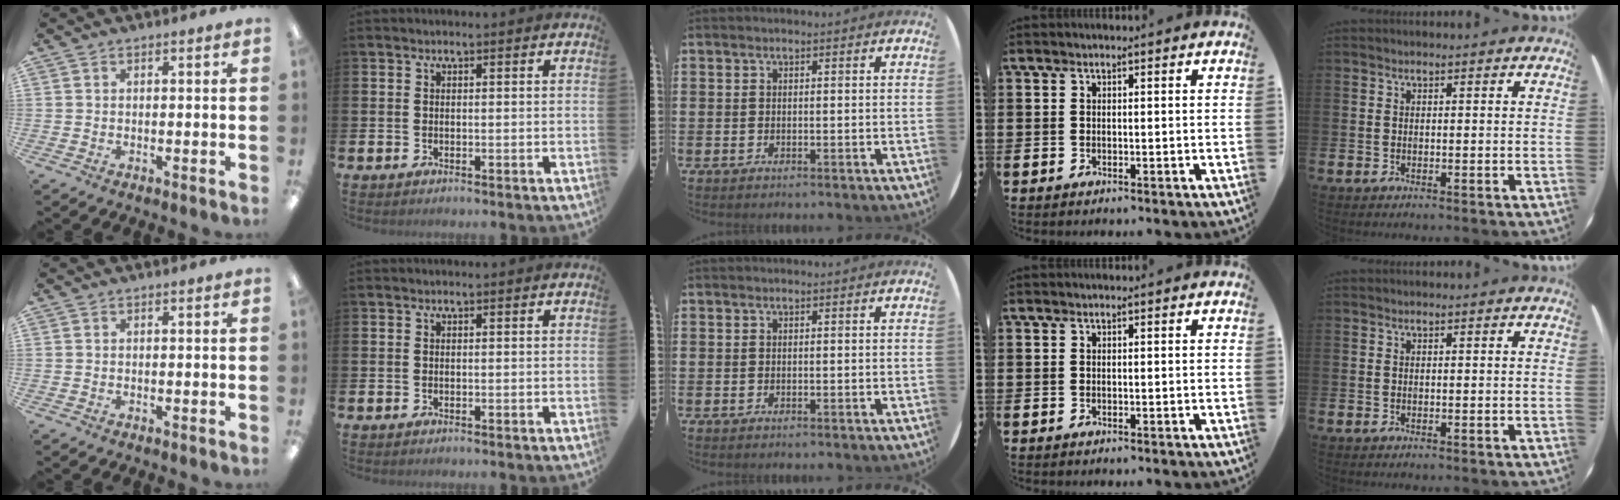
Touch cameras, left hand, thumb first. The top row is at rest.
{}